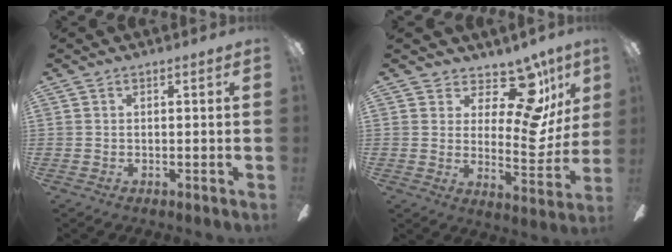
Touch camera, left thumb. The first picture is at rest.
{"total": 15.9, "force": [9.9, 7.2, 10.2], "torque": [-0.142, -0.073, 0.171]}